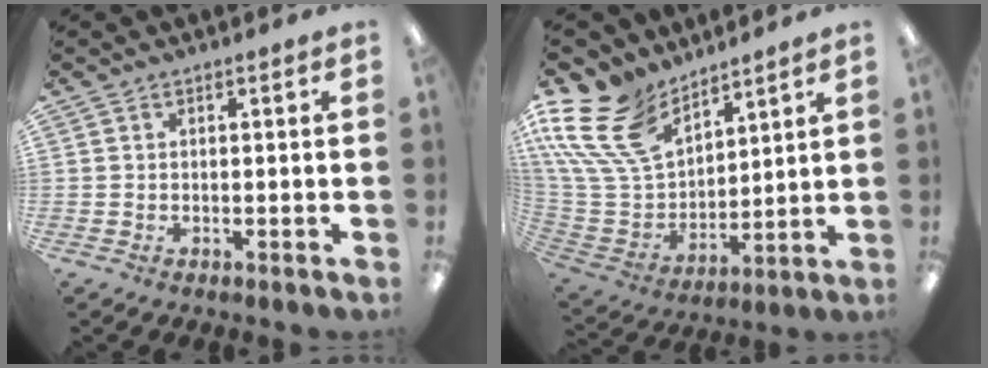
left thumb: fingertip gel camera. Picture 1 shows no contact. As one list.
[{"total": 20.1, "force": [12.0, 12.3, 10.5], "torque": [-0.265, -0.064, 0.224]}]